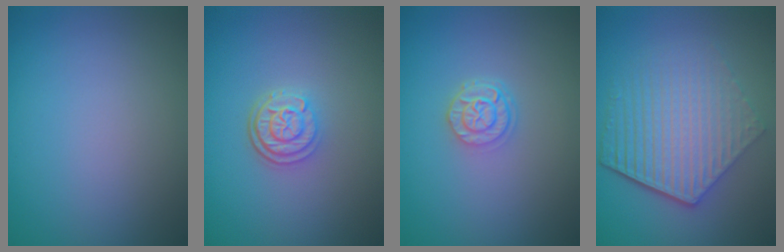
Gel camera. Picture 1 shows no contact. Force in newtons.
{"total": 3.1, "press": 2.5, "slide": 1.8}
{"total": 2.4, "press": 1.9, "slide": 1.5}
{"total": 6.0, "press": 4.5, "slide": 4.0}